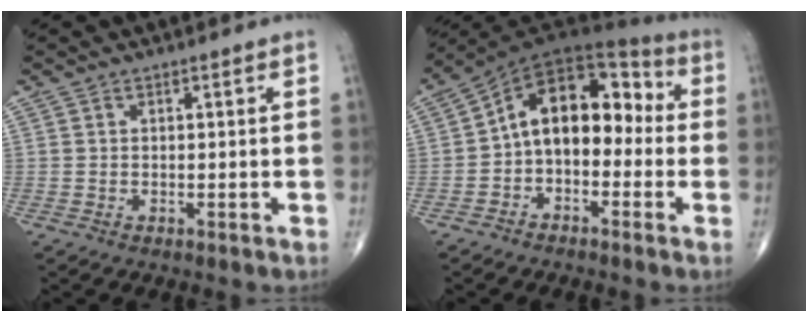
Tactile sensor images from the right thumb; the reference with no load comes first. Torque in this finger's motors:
{"motor_torque": [-0.12, 0.74, 1.20, -0.63, 0.31]}